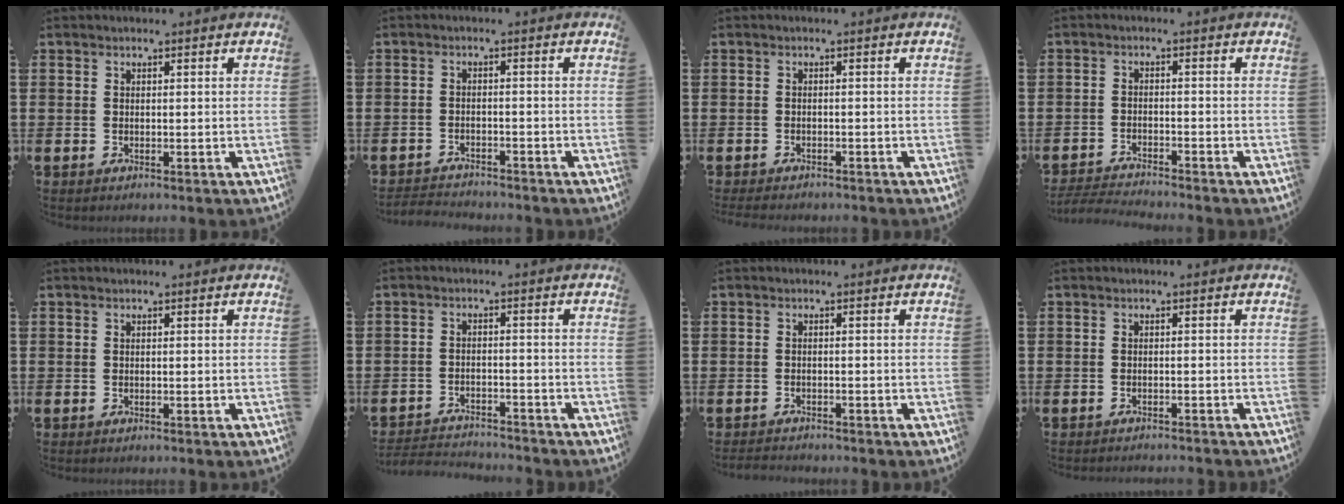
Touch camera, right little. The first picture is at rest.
{"total": 1.9, "force": [-1.9, 0.1, -0.2], "torque": [-0.002, 0.003, -0.042]}
{"total": 0.9, "force": [-0.9, 0.2, 0.1], "torque": [-0.005, 0.002, -0.018]}
{"total": 2.5, "force": [-2.5, -0.1, 0.2], "torque": [-0.004, 0.002, -0.053]}
{"total": 0.0}
{"total": 2.5, "force": [-2.5, 0.3, -0.1], "torque": [-0.004, 0.003, -0.055]}
{"total": 1.0, "force": [-1.0, 0.1, -0.1], "torque": [-0.003, 0.001, -0.021]}
{"total": 0.7, "force": [-0.7, -0.1, -0.1], "torque": [0.001, 0.002, -0.014]}